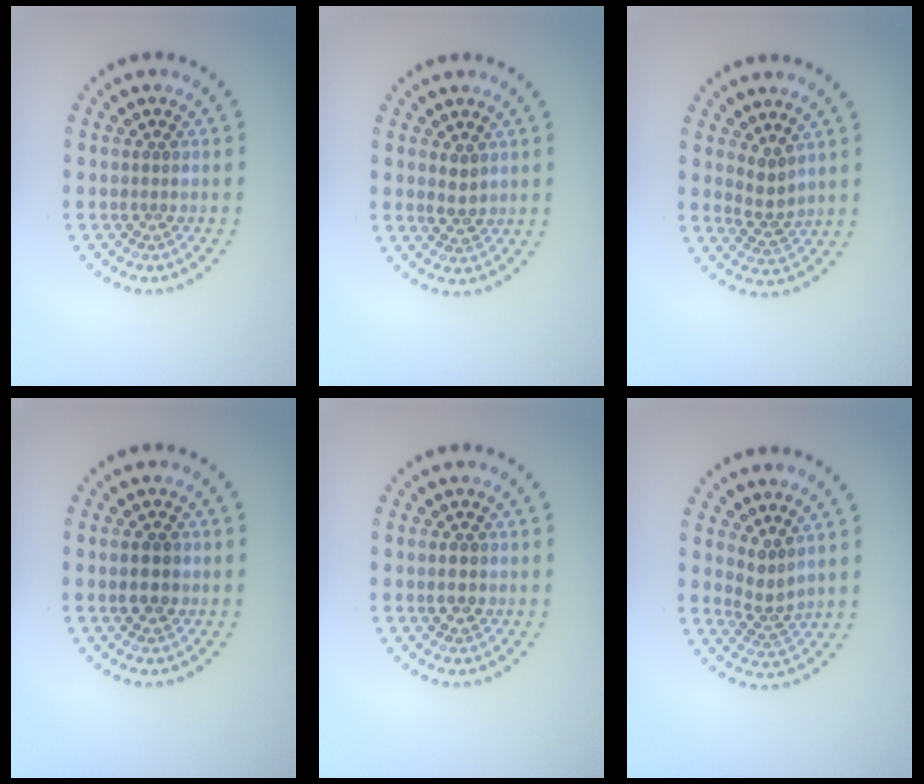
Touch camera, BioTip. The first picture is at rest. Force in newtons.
{"total": 1.6, "press": 1.5, "slide": 0.5}
{"total": 2.1, "press": 1.6, "slide": 1.4}
{"total": 2.7, "press": 2.7, "slide": 0.1}
{"total": 1.4, "press": 1.4, "slide": 0.0}
{"total": 2.0, "press": 1.5, "slide": 1.4}